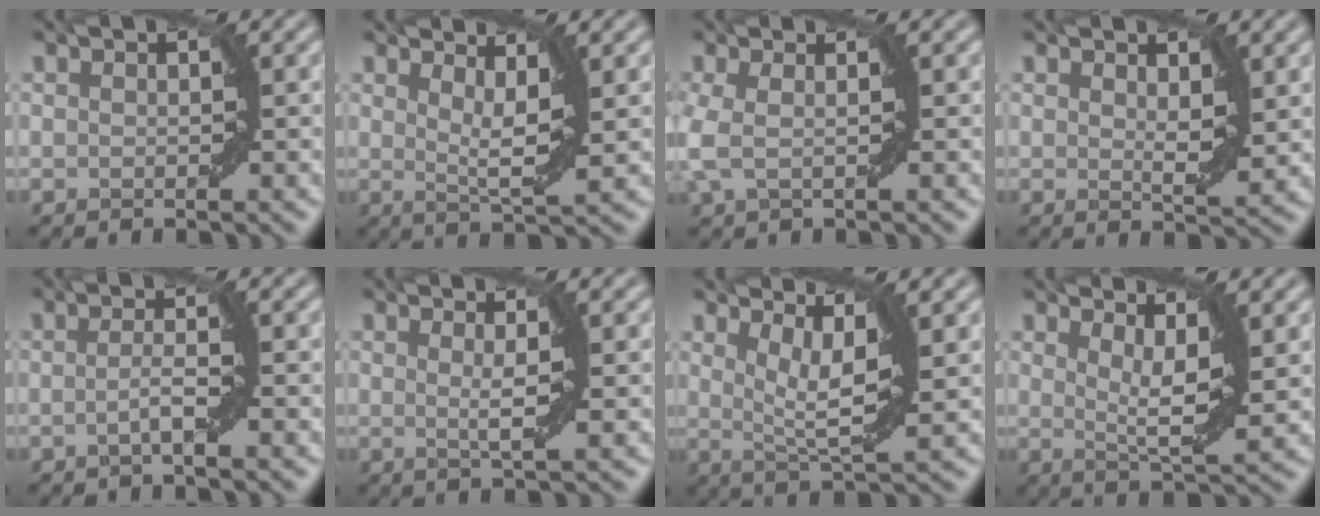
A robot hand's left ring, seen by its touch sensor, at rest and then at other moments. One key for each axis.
{"total": 3.2, "fx": 1.7, "fy": 0.6, "fz": 2.7, "tx": -0.046, "ty": -0.008, "tz": 0.029}
{"total": 2.3, "fx": 0.1, "fy": 0.6, "fz": 2.2, "tx": -0.055, "ty": 0.006, "tz": -0.004}
{"total": 2.3, "fx": 1.2, "fy": 0.6, "fz": 1.8, "tx": -0.028, "ty": -0.009, "tz": 0.023}
{"total": 1.9, "fx": -0.5, "fy": 0.0, "fz": 1.8, "tx": -0.036, "ty": 0.004, "tz": -0.013}
{"total": 2.2, "fx": 0.4, "fy": 0.3, "fz": 2.1, "tx": -0.037, "ty": -0.004, "tz": 0.005}
{"total": 4.7, "fx": 2.0, "fy": 1.1, "fz": 4.1, "tx": -0.066, "ty": -0.006, "tz": 0.037}
{"total": 4.2, "fx": 2.0, "fy": 0.9, "fz": 3.6, "tx": -0.059, "ty": -0.007, "tz": 0.035}